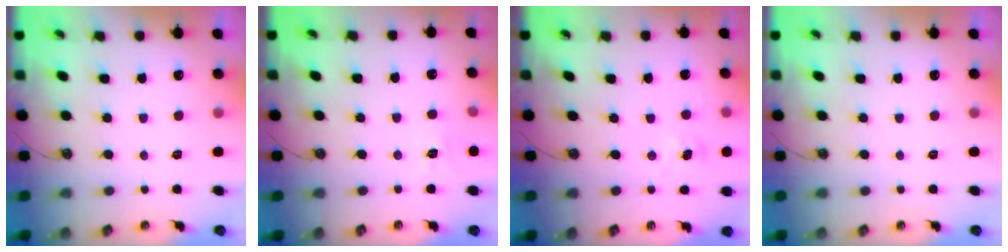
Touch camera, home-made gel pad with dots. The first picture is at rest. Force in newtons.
{"total": 3.8, "press": 3.8, "slide": 0.5}
{"total": 1.0, "press": 1.0, "slide": 0.2}
{"total": 0.0}